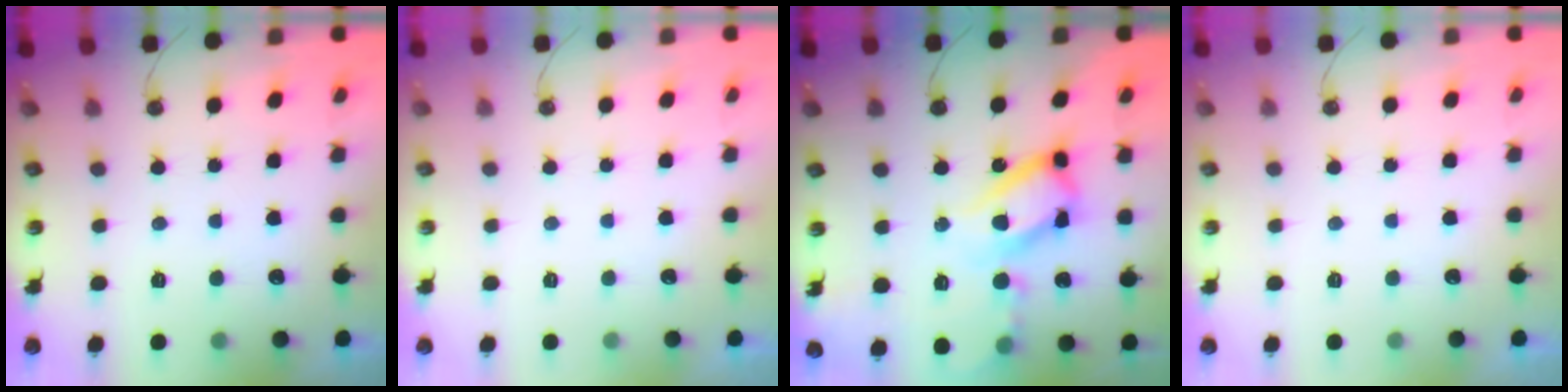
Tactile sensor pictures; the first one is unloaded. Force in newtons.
{"total": 0.0}
{"total": 17.9, "press": 17.7, "slide": 2.3}
{"total": 0.0}